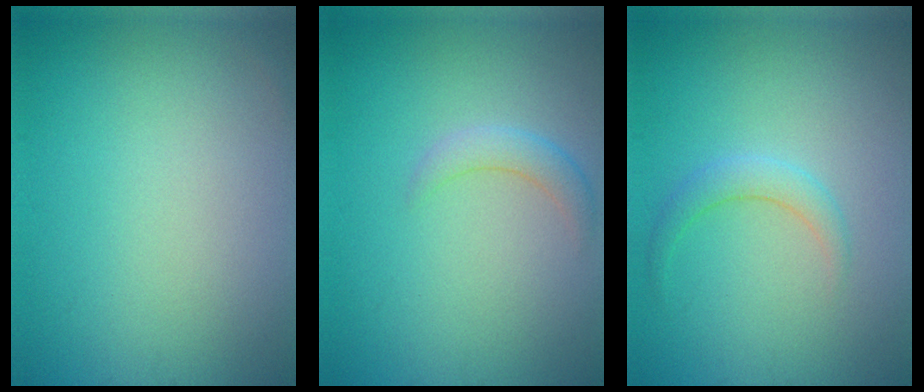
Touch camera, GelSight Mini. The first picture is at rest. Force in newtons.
{"total": 1.7, "press": 1.7, "slide": 0.0}
{"total": 1.7, "press": 1.7, "slide": 0.1}